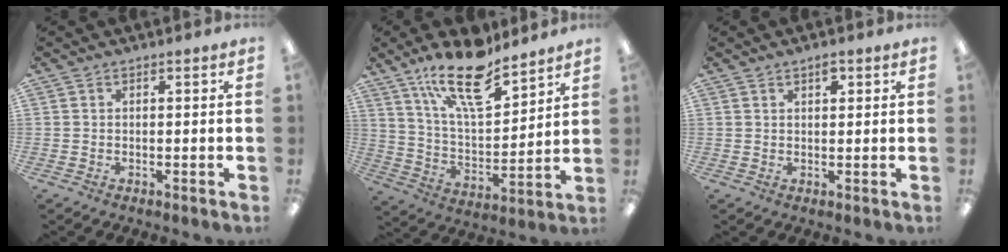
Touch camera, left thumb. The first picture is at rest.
{"total": 18.9, "force": [13.6, 6.8, 11.4], "torque": [-0.194, -0.077, 0.231]}
{"total": 2.4, "force": [1.7, 1.1, 1.3], "torque": [-0.013, -0.005, 0.027]}